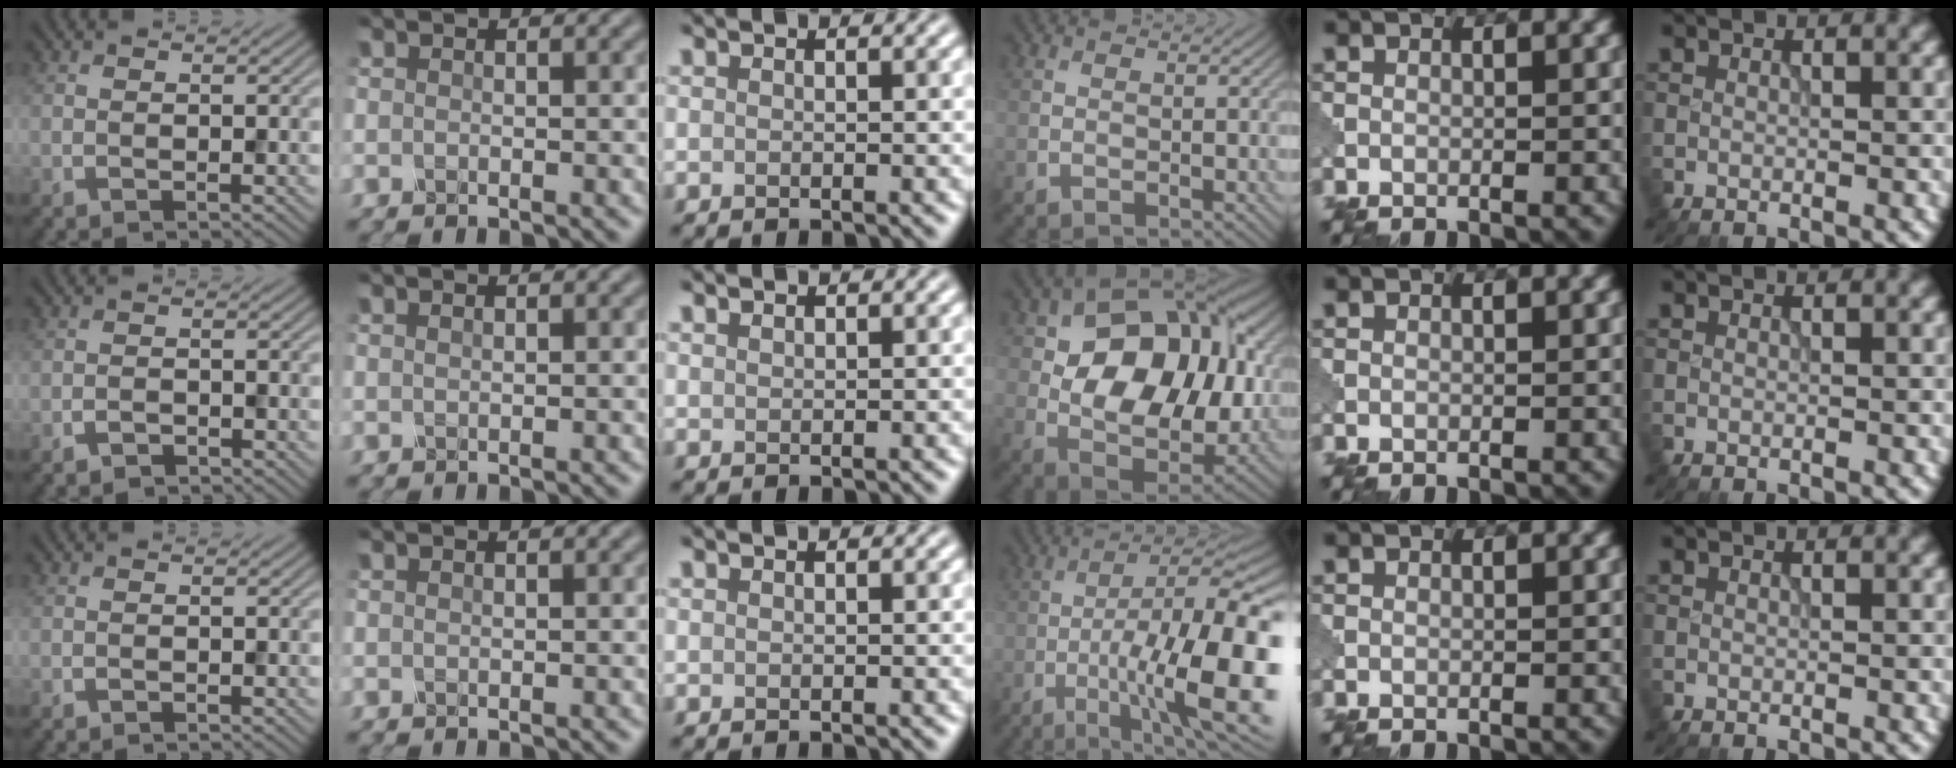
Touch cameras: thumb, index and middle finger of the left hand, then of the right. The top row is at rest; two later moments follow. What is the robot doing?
{"motion": "shake", "object": "sieve"}